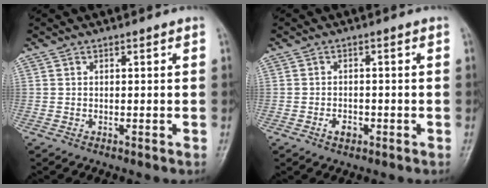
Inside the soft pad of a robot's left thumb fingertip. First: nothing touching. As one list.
[{"total": 2.3, "force": [-1.2, 1.5, 1.2], "torque": [-0.016, 0.008, -0.019]}]